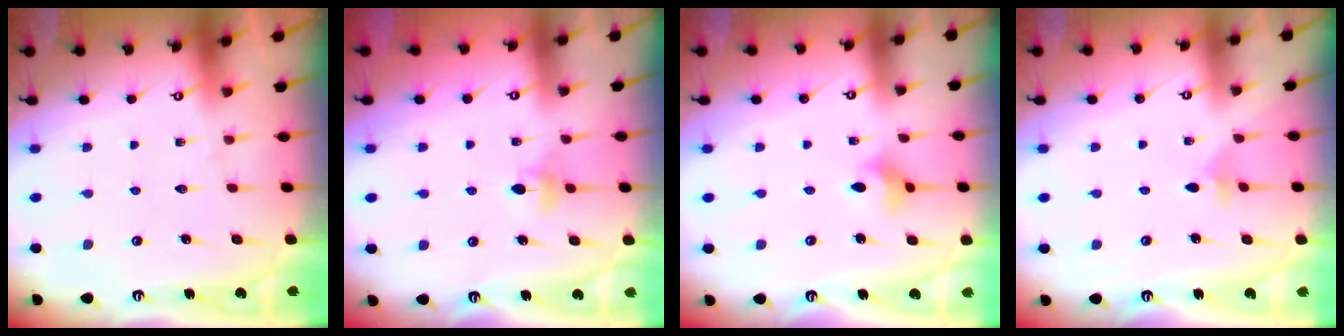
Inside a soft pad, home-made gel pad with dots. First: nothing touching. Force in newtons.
{"total": 4.0, "press": 3.9, "slide": 0.8}
{"total": 5.0, "press": 5.0, "slide": 0.8}
{"total": 2.6, "press": 2.6, "slide": 0.6}